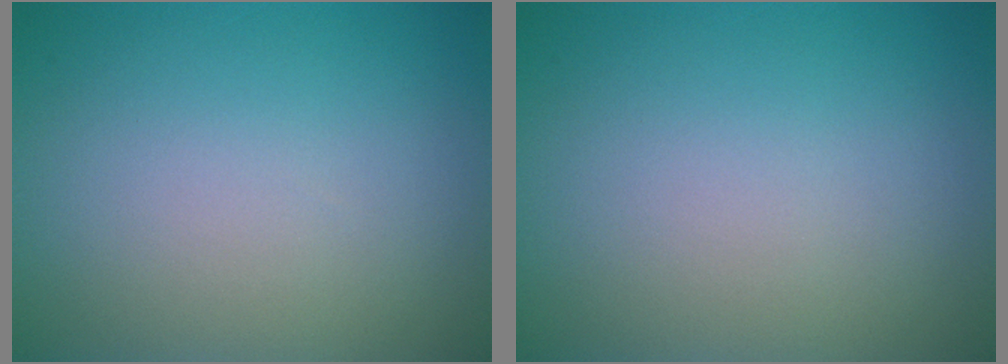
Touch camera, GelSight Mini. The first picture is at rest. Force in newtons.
{"total": 0.0}